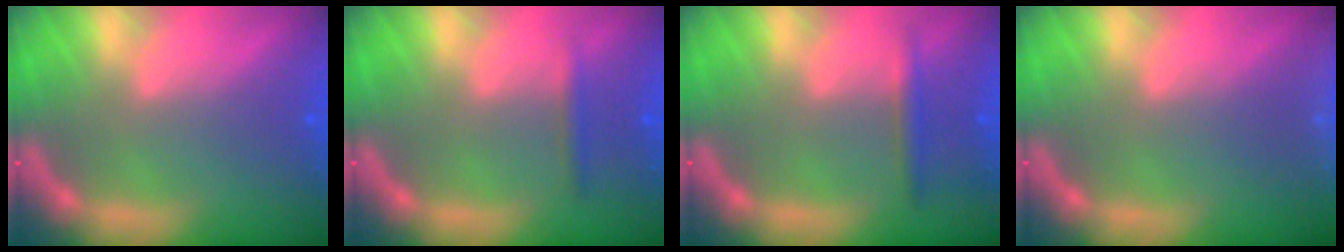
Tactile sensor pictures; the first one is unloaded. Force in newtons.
{"total": 1.4}
{"total": 1.9}
{"total": 6.5}